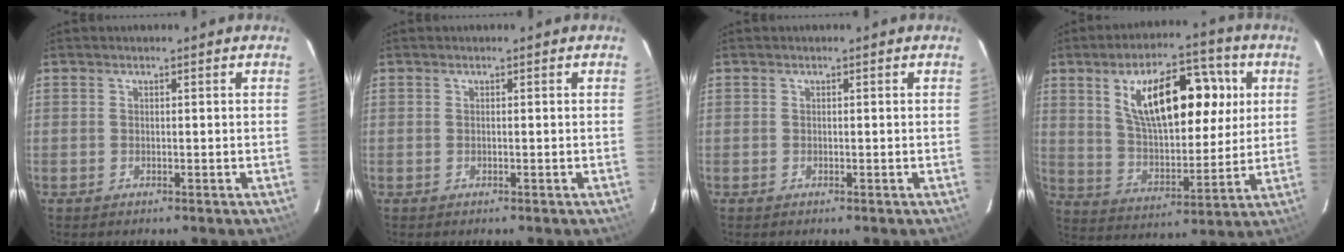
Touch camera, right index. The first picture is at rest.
{"total": 0.0}
{"total": 0.0}
{"total": 18.7, "force": [6.5, 8.5, 15.3], "torque": [-0.261, 0.022, 0.115]}